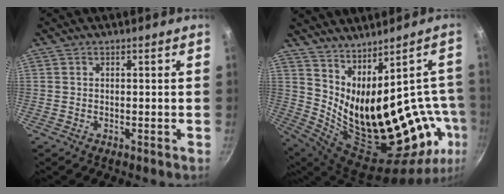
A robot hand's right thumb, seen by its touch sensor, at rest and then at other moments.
{"total": 25.2, "force": [0.7, 12.9, 21.6], "torque": [-0.280, -0.048, 0.058]}